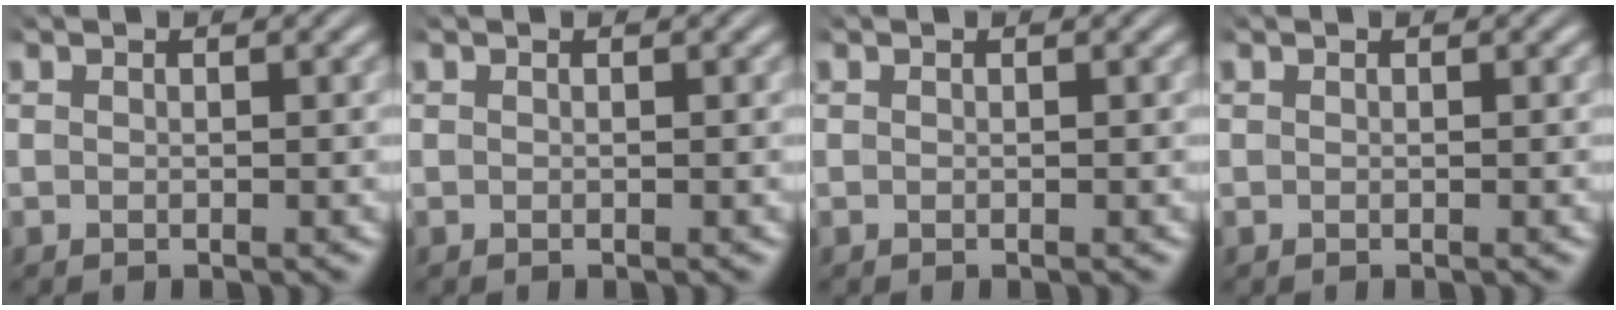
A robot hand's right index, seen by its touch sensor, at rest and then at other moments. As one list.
[{"total": 0.0}, {"total": 0.0}, {"total": 0.0}]